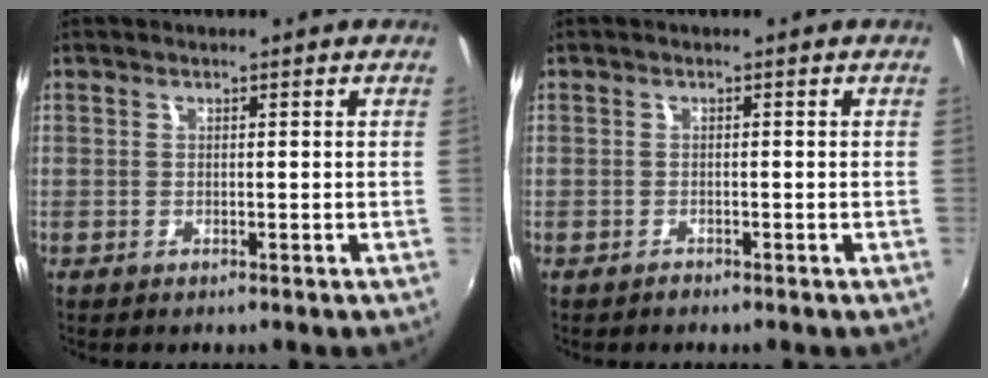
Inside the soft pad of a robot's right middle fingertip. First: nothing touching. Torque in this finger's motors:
{"motor_torque": [-0.05, -0.27, -0.01, 0.01]}